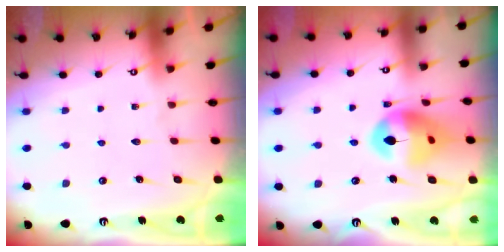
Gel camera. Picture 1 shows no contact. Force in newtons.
{"total": 14.3, "press": 14.1, "slide": 1.9}